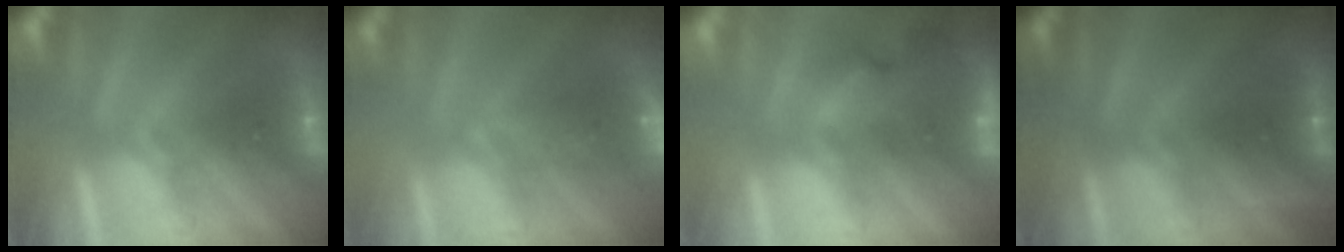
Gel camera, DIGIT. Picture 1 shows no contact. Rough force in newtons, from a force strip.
{"total": 6.4}
{"total": 7.7}
{"total": 2.4}